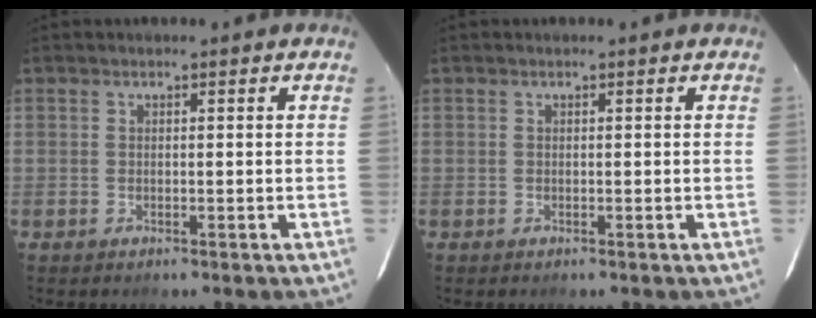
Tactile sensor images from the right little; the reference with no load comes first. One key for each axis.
{"total": 0.0}